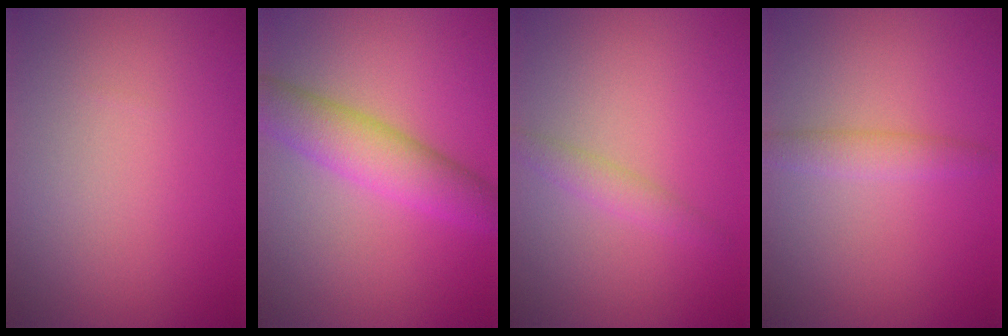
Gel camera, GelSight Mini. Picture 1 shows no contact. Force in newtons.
{"total": 5.1, "press": 5.1, "slide": 0.2}
{"total": 1.6, "press": 1.6, "slide": 0.0}
{"total": 1.9, "press": 1.9, "slide": 0.2}